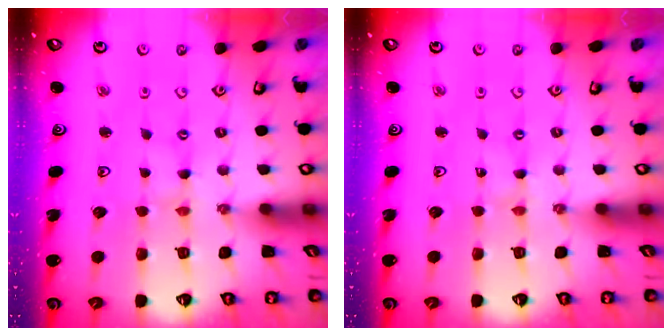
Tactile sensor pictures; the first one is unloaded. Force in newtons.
{"total": 0.0}